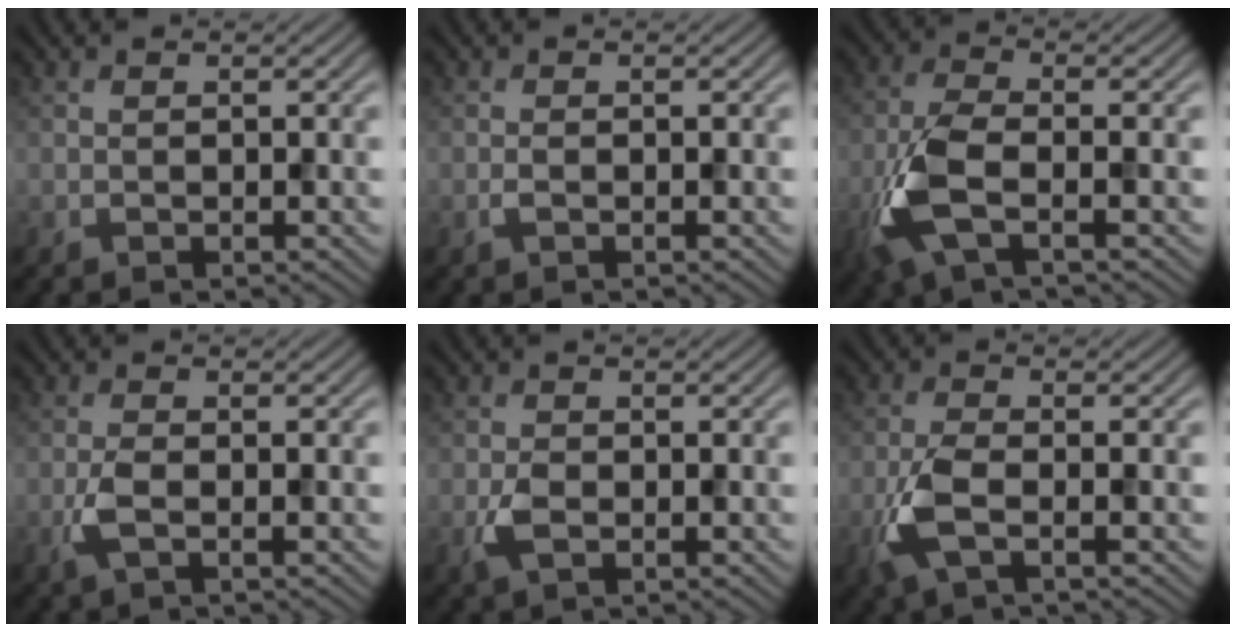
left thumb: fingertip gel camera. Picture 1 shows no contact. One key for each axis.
{"total": 0.8, "fx": -0.3, "fy": 0.3, "fz": 0.7, "tx": -0.017, "ty": 0.002, "tz": -0.008}
{"total": 7.8, "fx": -2.6, "fy": 3.1, "fz": 6.6, "tx": -0.168, "ty": -0.007, "tz": -0.067}
{"total": 2.6, "fx": -0.9, "fy": 1.0, "fz": 2.2, "tx": -0.057, "ty": -0.001, "tz": -0.025}
{"total": 2.3, "fx": -0.6, "fy": 1.4, "fz": 1.7, "tx": -0.037, "ty": -0.002, "tz": -0.014}
{"total": 5.1, "fx": -1.7, "fy": 2.0, "fz": 4.4, "tx": -0.110, "ty": -0.003, "tz": -0.045}